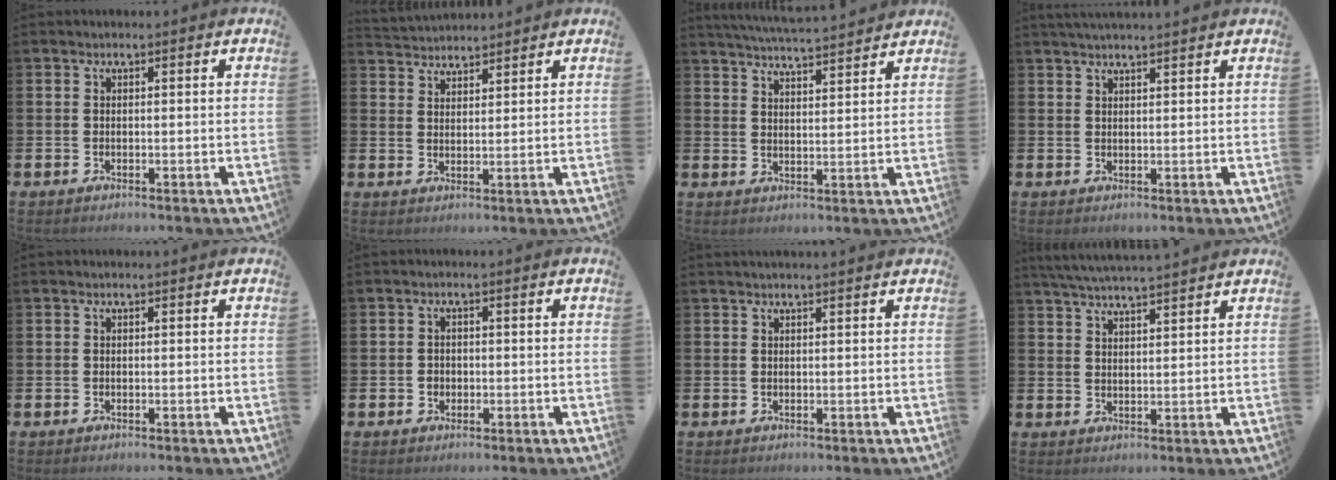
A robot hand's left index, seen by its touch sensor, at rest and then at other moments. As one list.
[{"total": 3.1, "force": [3.0, 0.4, -0.4], "torque": [-0.001, -0.013, 0.056]}, {"total": 5.1, "force": [5.1, -0.1, 0.7], "torque": [-0.026, -0.032, 0.090]}, {"total": 2.2, "force": [2.2, -0.2, 0.4], "torque": [-0.010, -0.007, 0.040]}, {"total": 0.0}, {"total": 1.4, "force": [-0.2, 1.3, 0.4], "torque": [-0.002, 0.005, -0.007]}, {"total": 0.8, "force": [0.8, -0.1, 0.2], "torque": [-0.001, -0.002, 0.014]}, {"total": 4.8, "force": [4.7, -0.2, 1.0], "torque": [-0.032, -0.019, 0.086]}]